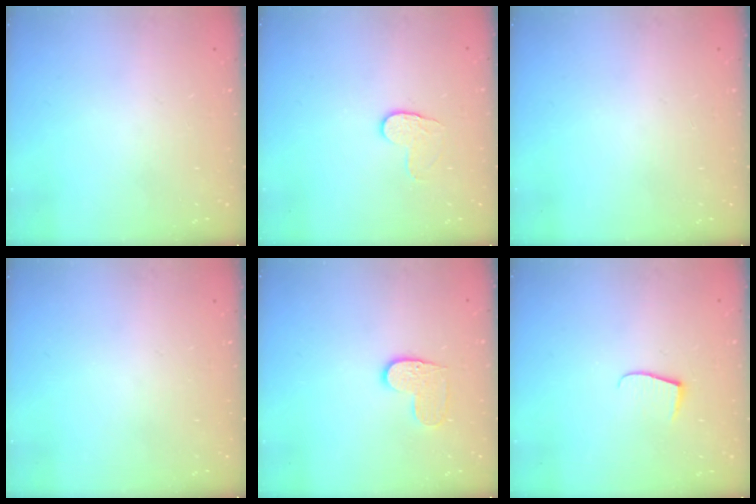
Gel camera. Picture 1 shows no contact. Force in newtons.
{"total": 4.3, "press": 4.3, "slide": 0.4}
{"total": 0.0}
{"total": 0.0}
{"total": 6.1, "press": 6.1, "slide": 0.4}
{"total": 5.9, "press": 5.9, "slide": 0.4}